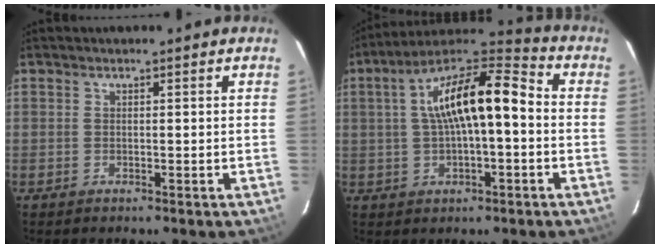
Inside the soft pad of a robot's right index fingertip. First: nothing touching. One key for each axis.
{"total": 14.8, "fx": 0.7, "fy": 4.9, "fz": 13.9, "tx": -0.239, "ty": 0.032, "tz": 0.009}